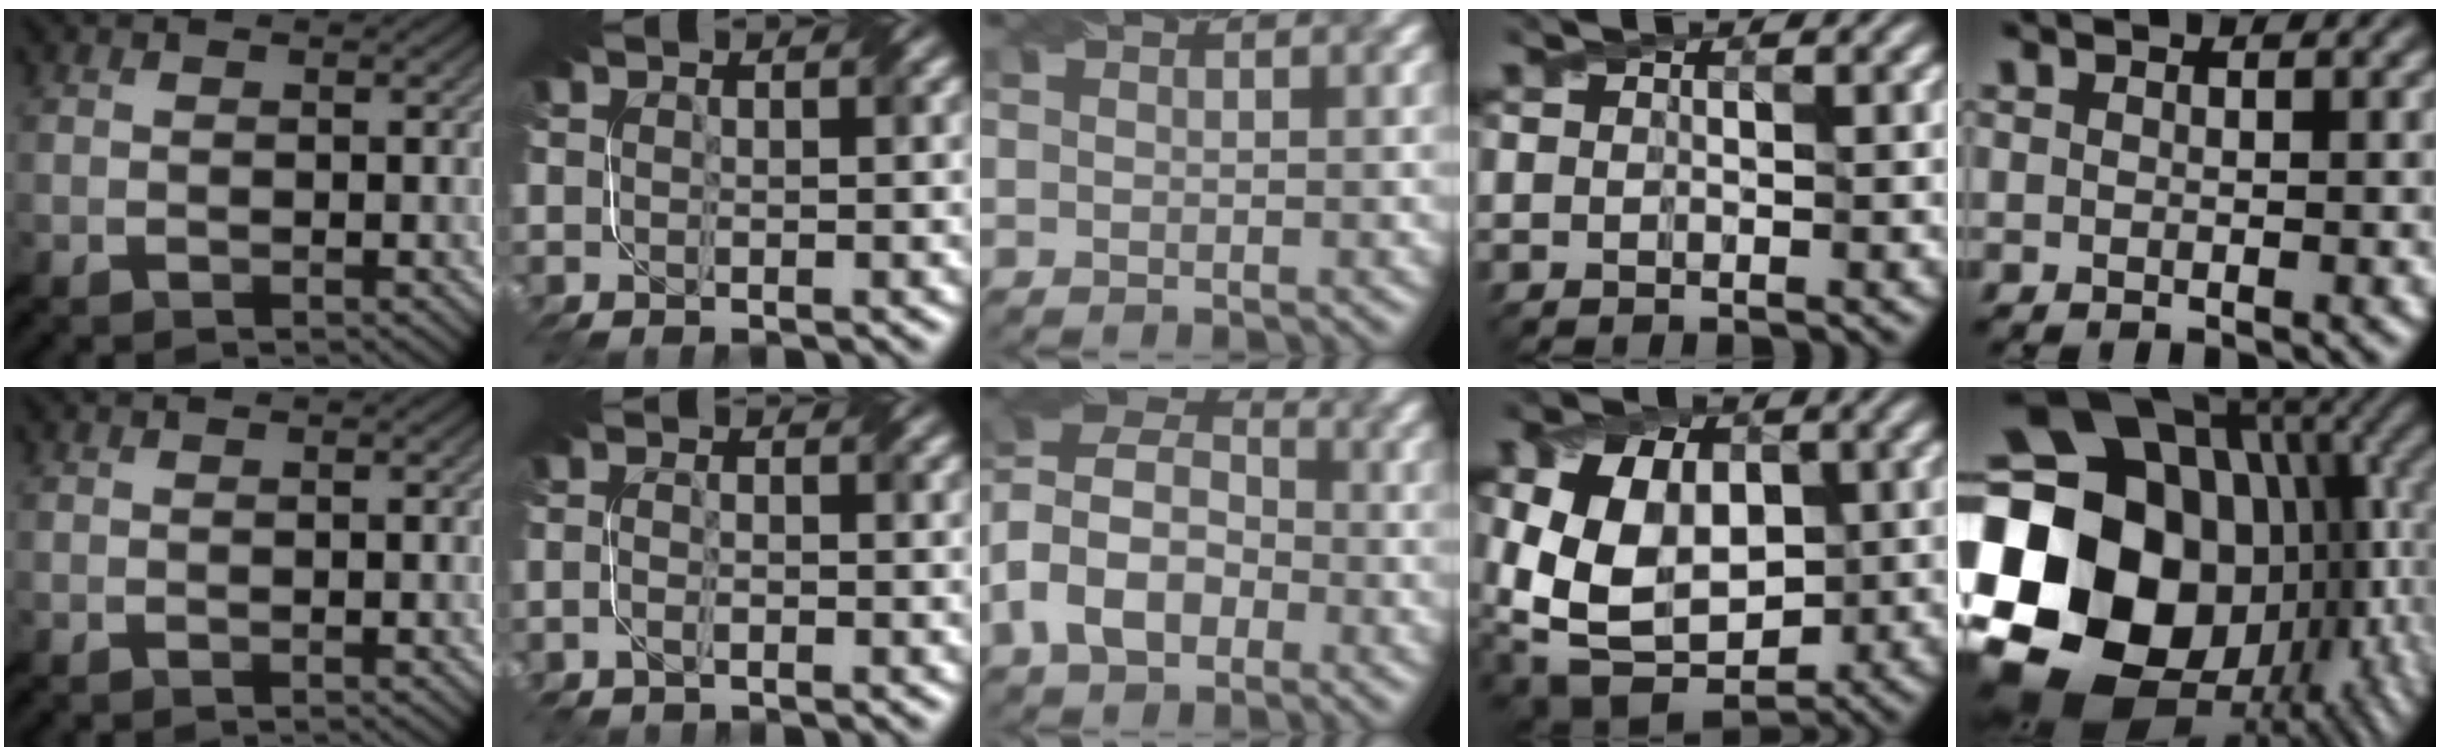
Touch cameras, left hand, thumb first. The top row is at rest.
{"index": {"total": 2.0, "force": [-1.9, -0.1, -0.1], "torque": [-0.005, -0.003, -0.018]}, "middle": {"total": 7.3, "force": [-3.0, 4.7, 4.7], "torque": [-0.087, 0.014, -0.072]}, "ring": {"total": 11.9, "force": [-0.9, 8.4, 8.4], "torque": [-0.162, -0.006, -0.018]}, "little": {"total": 23.1, "force": [-3.7, 18.3, 13.6], "torque": [-0.269, -0.018, -0.080]}}